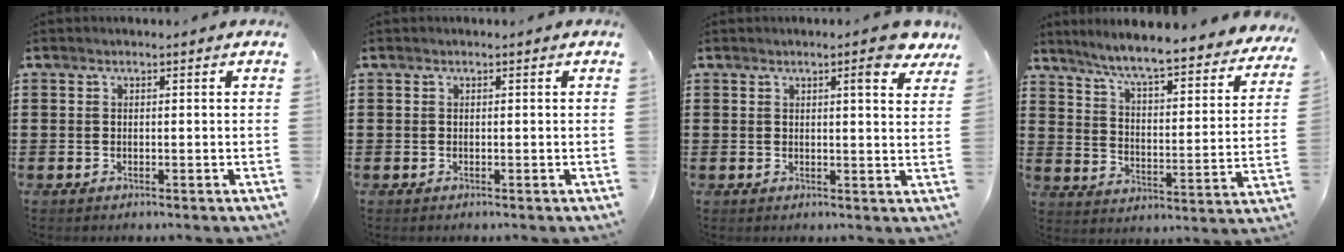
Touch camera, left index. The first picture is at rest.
{"total": 0.0}
{"total": 4.2, "force": [3.1, 0.4, 2.8], "torque": [-0.039, -0.015, 0.048]}
{"total": 6.2, "force": [5.5, -0.6, 2.7], "torque": [-0.077, -0.047, 0.087]}